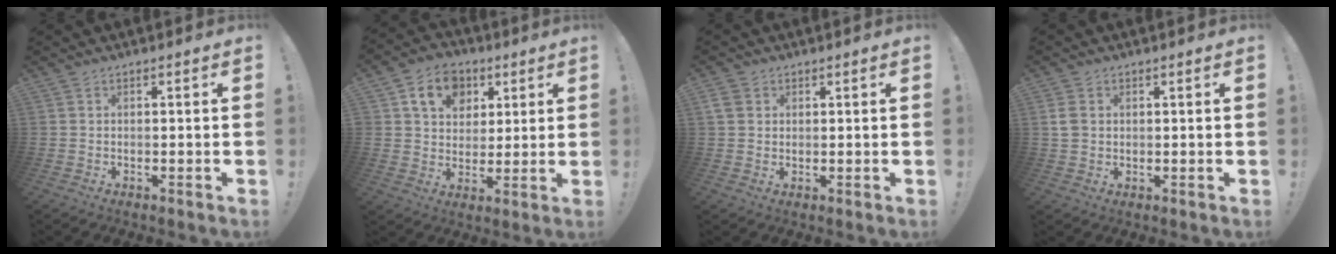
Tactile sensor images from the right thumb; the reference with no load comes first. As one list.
[{"total": 12.3, "force": [5.2, 9.7, 5.7], "torque": [-0.084, -0.014, 0.100]}, {"total": 4.0, "force": [1.8, 3.1, 1.7], "torque": [-0.025, -0.002, 0.036]}, {"total": 3.9, "force": [0.9, 2.9, 2.4], "torque": [-0.043, 0.000, 0.017]}]